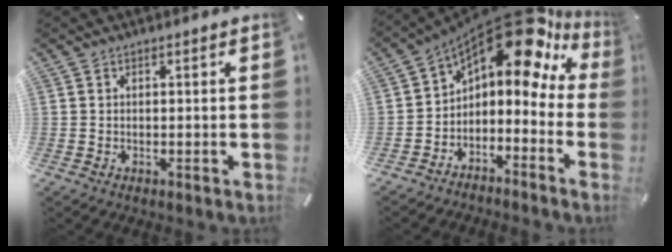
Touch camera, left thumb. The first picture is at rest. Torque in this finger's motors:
{"motor_torque": [-0.28, 2.22, 1.66, 0.65, 0.15]}